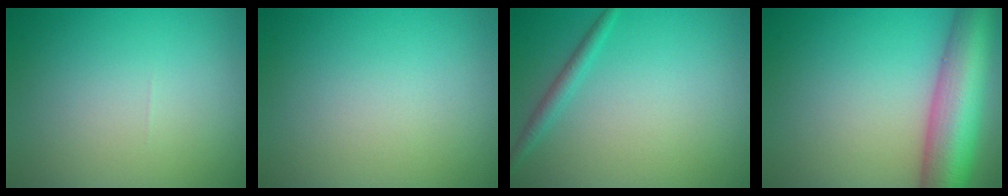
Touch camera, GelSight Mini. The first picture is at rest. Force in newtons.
{"total": 0.0}
{"total": 1.5, "press": 1.5, "slide": 0.1}
{"total": 10.1, "press": 10.1, "slide": 0.3}